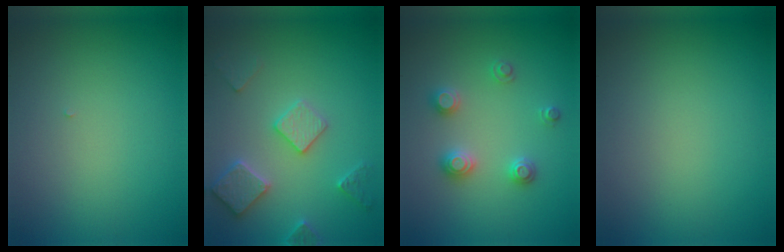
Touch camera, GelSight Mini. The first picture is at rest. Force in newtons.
{"total": 3.8, "press": 3.7, "slide": 0.8}
{"total": 2.5, "press": 2.5, "slide": 0.3}
{"total": 0.0}